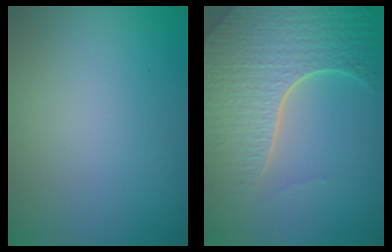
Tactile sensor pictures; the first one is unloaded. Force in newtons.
{"total": 8.1, "press": 5.7, "slide": 5.7}